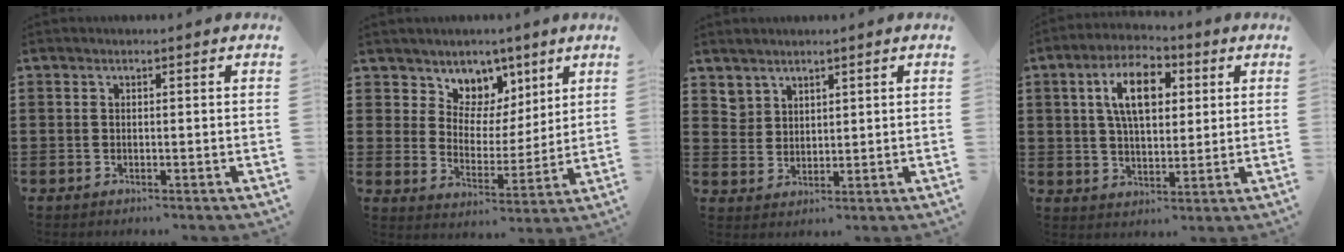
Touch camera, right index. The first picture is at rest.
{"total": 6.7, "force": [4.4, 5.0, -0.4], "torque": [-0.038, -0.032, 0.081]}
{"total": 3.0, "force": [2.6, 1.6, 0.0], "torque": [-0.010, 0.002, 0.052]}
{"total": 9.0, "force": [2.8, 4.6, 7.2], "torque": [-0.145, 0.015, 0.046]}